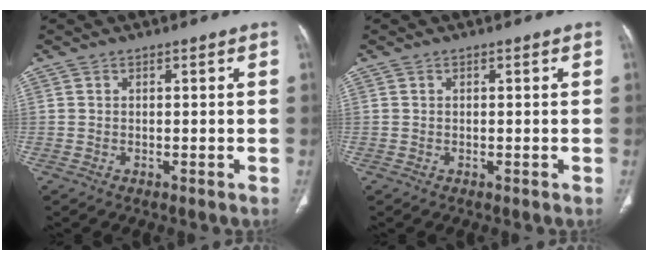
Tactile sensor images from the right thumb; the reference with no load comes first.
{"total": 0.0}